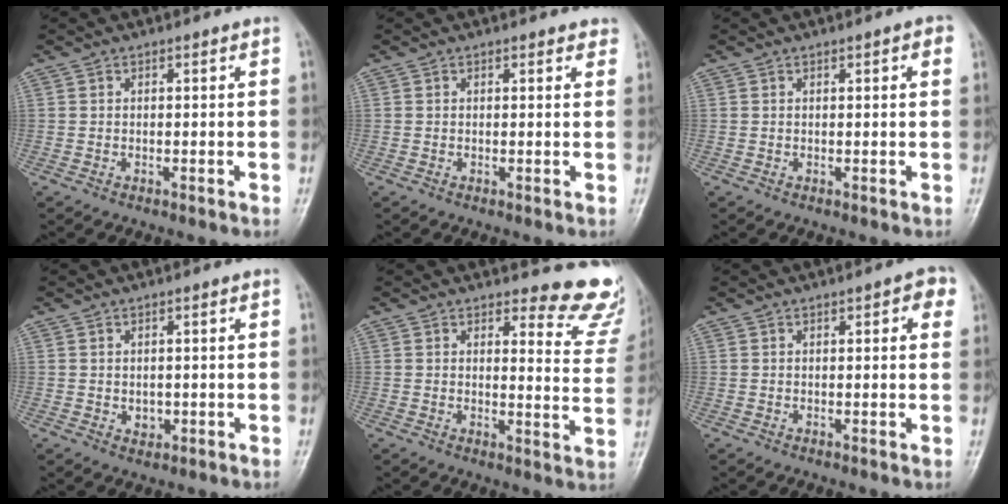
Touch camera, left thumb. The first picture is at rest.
{"total": 1.8, "force": [1.5, 0.8, 0.7], "torque": [0.007, -0.002, 0.010]}
{"total": 2.6, "force": [1.1, 0.7, 2.2], "torque": [-0.020, 0.001, 0.009]}
{"total": 1.7, "force": [0.1, 1.4, 1.0], "torque": [-0.011, -0.002, 0.006]}
{"total": 11.4, "force": [10.7, 3.2, 2.6], "torque": [0.010, -0.112, 0.094]}
{"total": 3.8, "force": [1.7, 1.4, 3.2], "torque": [-0.025, 0.000, 0.012]}